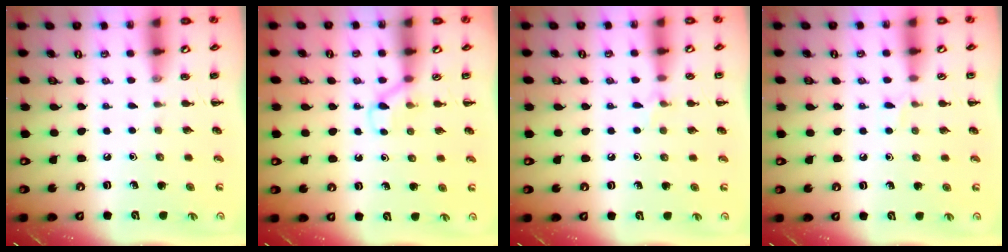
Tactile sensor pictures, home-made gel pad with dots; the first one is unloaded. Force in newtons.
{"total": 4.0, "press": 3.7, "slide": 1.5}
{"total": 4.3, "press": 4.1, "slide": 1.4}
{"total": 4.2, "press": 3.9, "slide": 1.5}